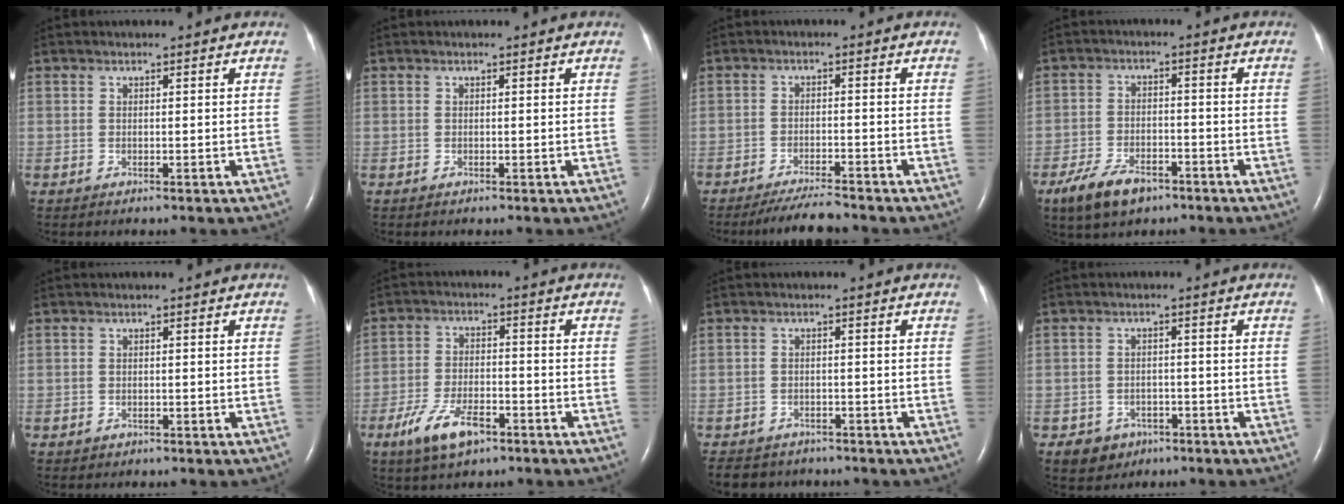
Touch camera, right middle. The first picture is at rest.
{"total": 0.0}
{"total": 5.1, "force": [-4.8, 0.2, 1.9], "torque": [-0.035, -0.017, -0.084]}
{"total": 7.5, "force": [-4.9, 3.5, 4.4], "torque": [-0.094, -0.006, -0.084]}
{"total": 0.6, "force": [-0.3, 0.5, 0.0], "torque": [-0.008, 0.002, -0.005]}
{"total": 8.1, "force": [-4.8, 3.2, 5.7], "torque": [-0.121, -0.005, -0.086]}
{"total": 7.2, "force": [-6.3, 3.2, 1.3], "torque": [-0.021, -0.003, -0.085]}
{"total": 4.2, "force": [-2.4, 3.3, 0.8], "torque": [-0.013, 0.009, -0.029]}